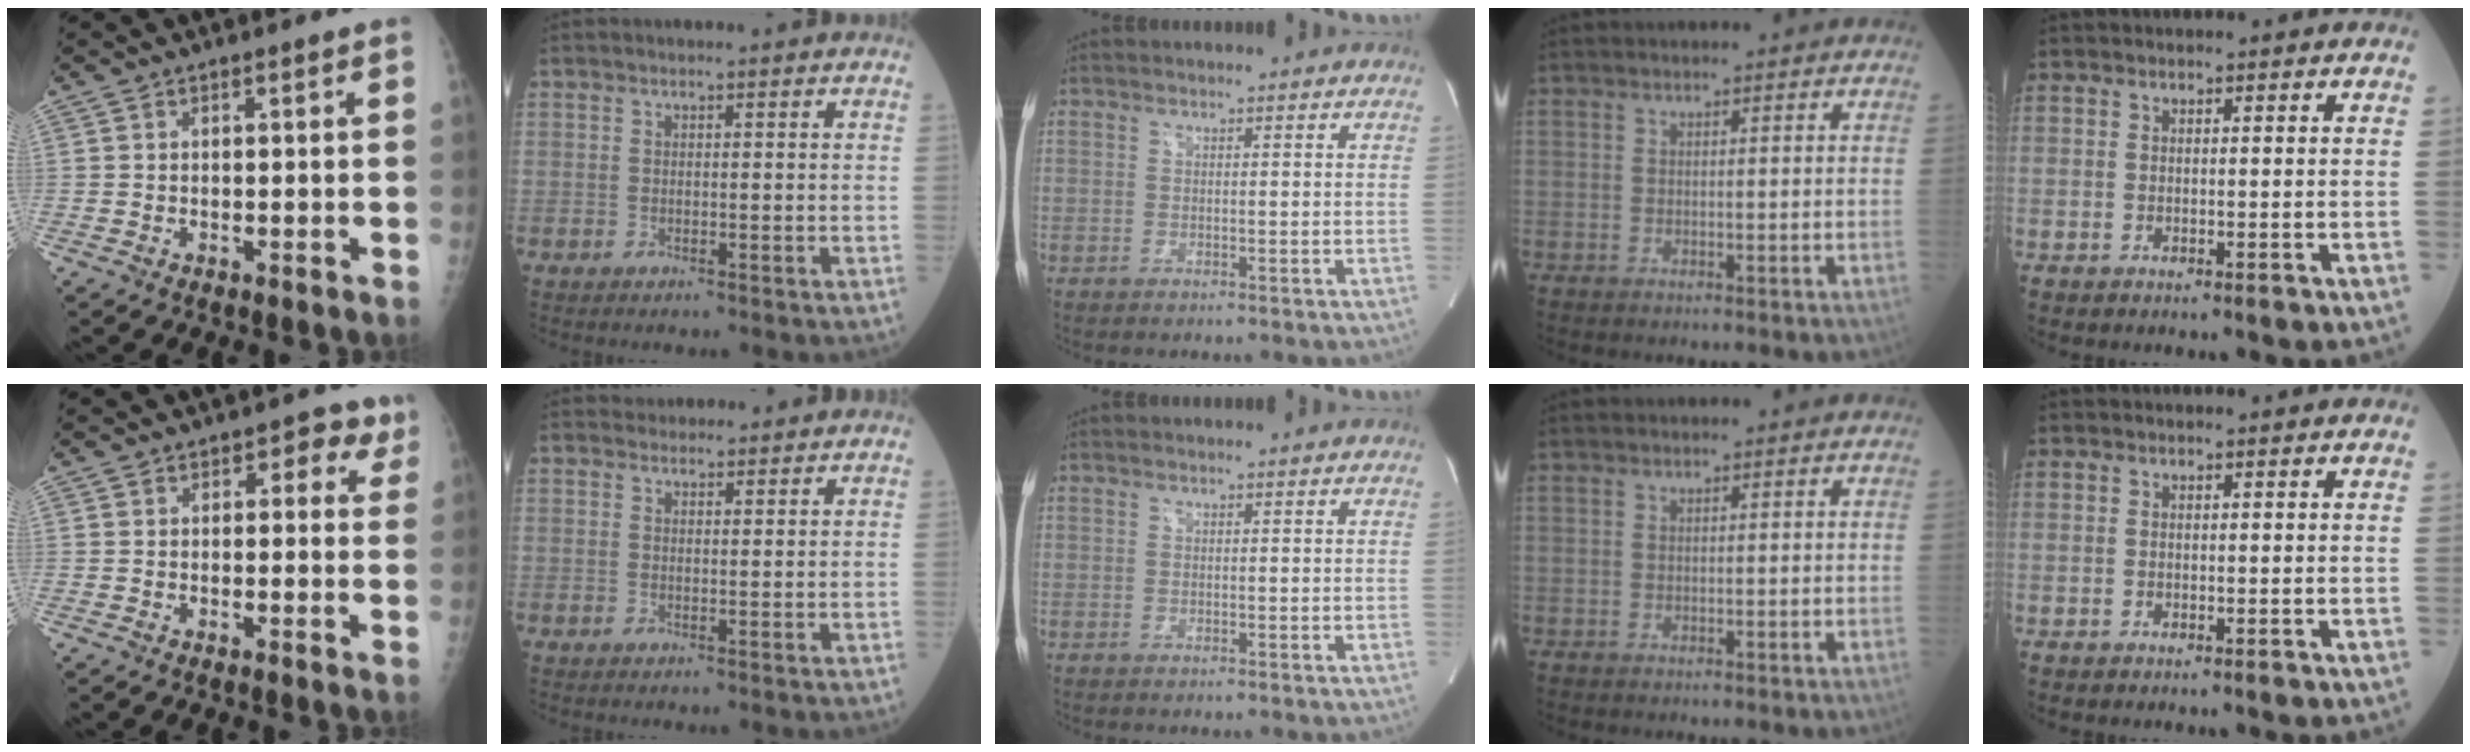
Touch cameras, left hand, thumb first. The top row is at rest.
{"thumb": {"total": 4.1, "force": [2.1, 2.8, 2.0], "torque": [0.020, -0.003, 0.015]}, "index": {"total": 3.5, "force": [3.3, 1.1, 0.2], "torque": [-0.003, 0.020, 0.044]}}